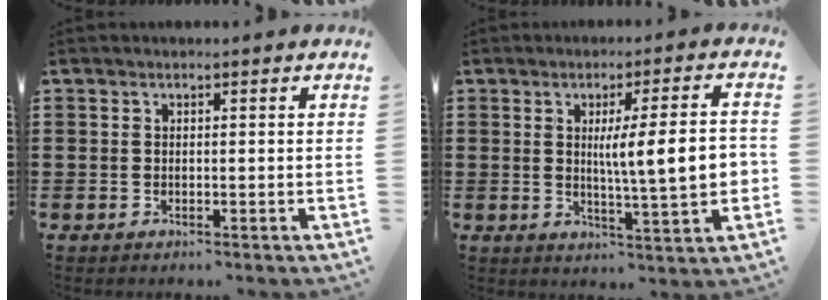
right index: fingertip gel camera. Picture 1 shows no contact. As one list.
[{"total": 9.9, "force": [0.6, 1.3, 9.8], "torque": [-0.160, -0.005, 0.004]}]